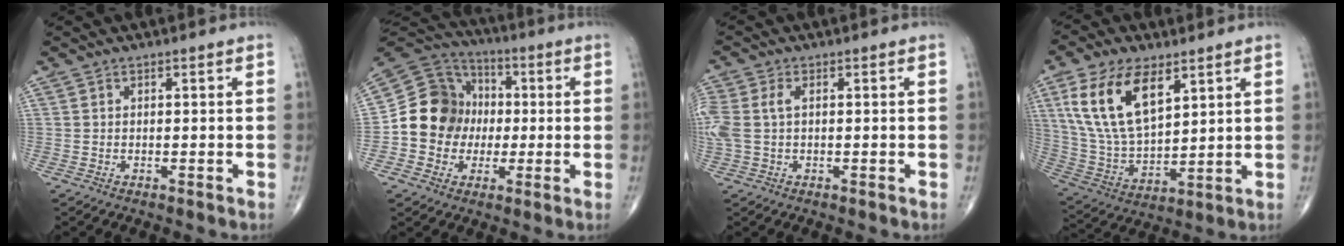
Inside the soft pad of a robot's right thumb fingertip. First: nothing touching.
{"total": 13.9, "force": [-1.0, 12.7, 5.6], "torque": [-0.064, 0.030, -0.025]}
{"total": 6.4, "force": [0.7, 3.8, 5.0], "torque": [-0.158, 0.022, 0.019]}
{"total": 17.0, "force": [7.6, 8.5, 12.5], "torque": [-0.231, -0.026, 0.156]}